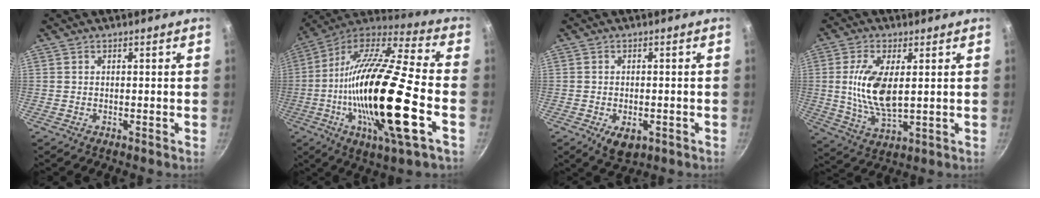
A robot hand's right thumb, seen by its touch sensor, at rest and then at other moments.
{"total": 28.5, "force": [-6.0, 6.6, 27.1], "torque": [-0.486, 0.007, -0.121]}
{"total": 5.2, "force": [-1.9, 3.1, 3.8], "torque": [-0.047, 0.001, -0.020]}
{"total": 11.4, "force": [1.6, 5.2, 10.0], "torque": [-0.194, -0.010, 0.035]}